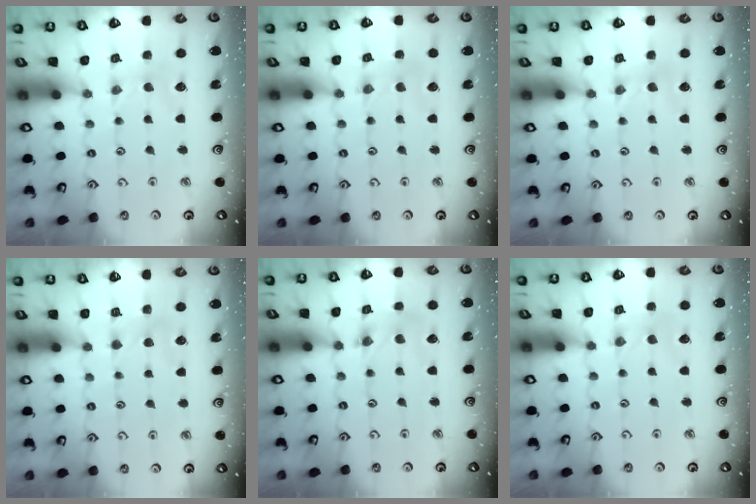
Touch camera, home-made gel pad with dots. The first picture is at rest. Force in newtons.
{"total": 2.7, "press": 2.6, "slide": 0.5}
{"total": 0.8, "press": 0.7, "slide": 0.3}
{"total": 3.1, "press": 3.1, "slide": 0.5}
{"total": 1.5, "press": 1.4, "slide": 0.3}
{"total": 0.0}